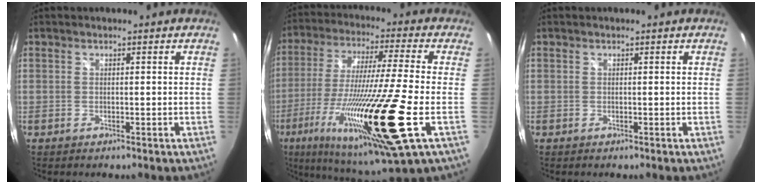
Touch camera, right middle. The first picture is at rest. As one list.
[{"total": 25.6, "force": [-9.6, 1.5, 23.7], "torque": [-0.439, -0.074, -0.169]}, {"total": 0.0}]